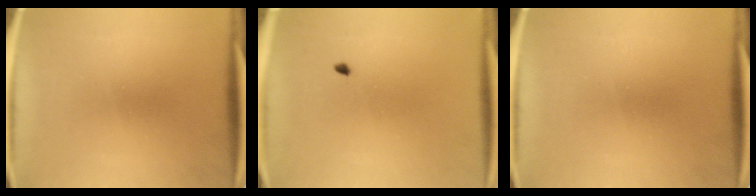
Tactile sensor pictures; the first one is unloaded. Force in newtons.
{"total": 0.6}
{"total": 0.0}